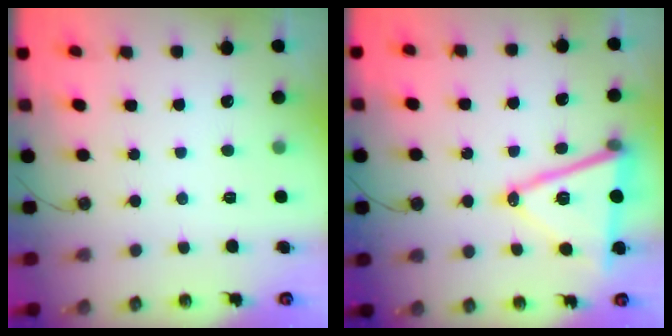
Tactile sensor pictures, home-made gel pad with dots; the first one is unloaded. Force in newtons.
{"total": 16.5, "press": 16.1, "slide": 3.8}